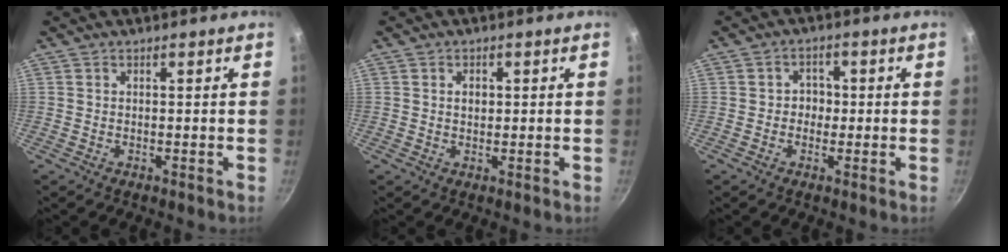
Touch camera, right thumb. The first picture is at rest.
{"total": 1.8, "force": [0.3, 1.4, 1.2], "torque": [-0.011, 0.000, 0.006]}
{"total": 3.2, "force": [-0.4, 2.9, 1.2], "torque": [0.009, 0.007, -0.010]}